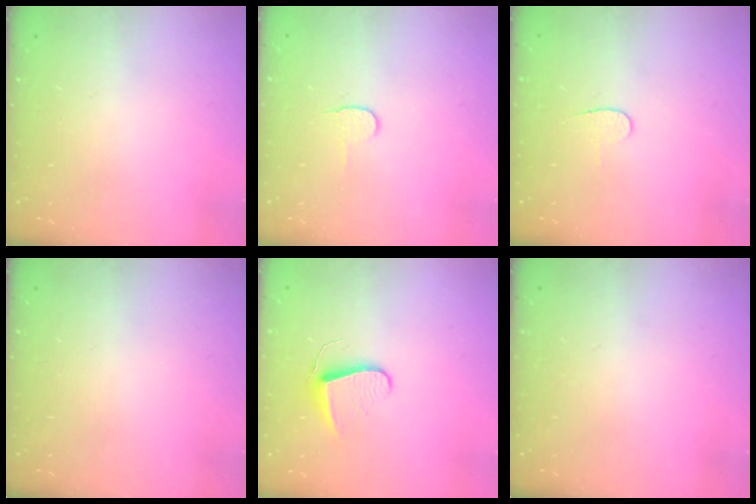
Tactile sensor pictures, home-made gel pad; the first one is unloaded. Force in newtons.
{"total": 4.9, "press": 4.9, "slide": 0.5}
{"total": 4.0, "press": 4.0, "slide": 0.4}
{"total": 0.0}
{"total": 7.0, "press": 7.0, "slide": 0.6}
{"total": 0.0}